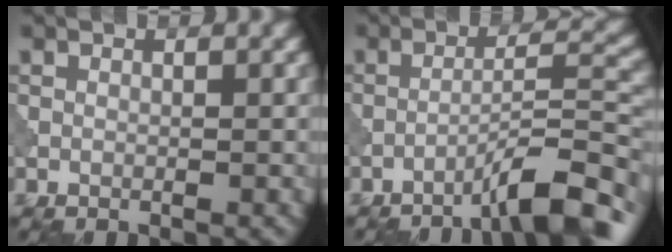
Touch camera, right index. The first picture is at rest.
{"total": 7.1, "force": [-4.8, 1.0, 5.0], "torque": [-0.070, 0.017, -0.079]}